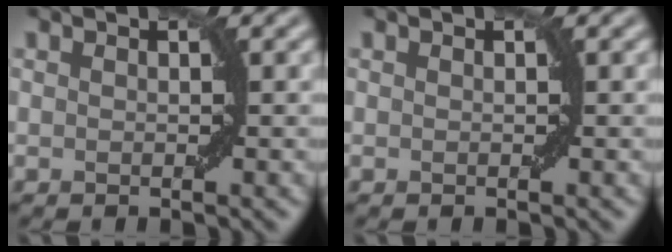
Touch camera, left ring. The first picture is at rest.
{"total": 0.0}